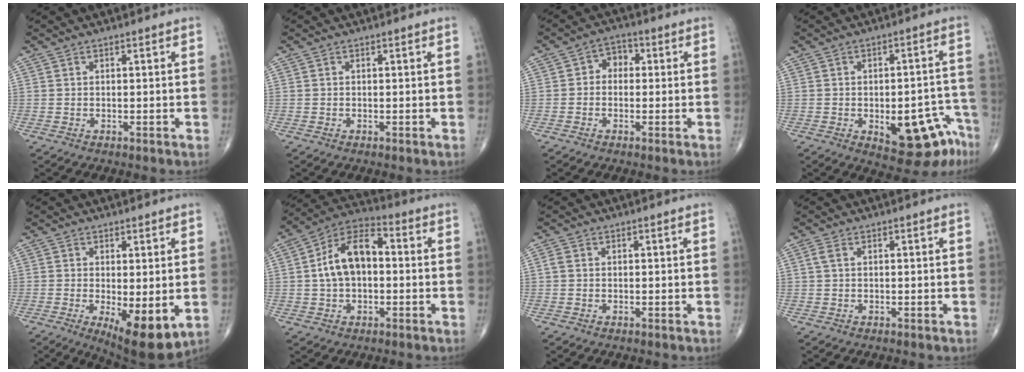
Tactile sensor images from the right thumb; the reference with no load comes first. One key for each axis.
{"total": 0.0}
{"total": 4.1, "fx": 0.0, "fy": 3.3, "fz": 2.5, "tx": -0.014, "ty": 0.018, "tz": -0.013}
{"total": 13.9, "fx": -6.5, "fy": 6.4, "fz": 10.5, "tx": -0.092, "ty": 0.046, "tz": -0.073}
{"total": 9.9, "fx": -2.3, "fy": 3.4, "fz": 9.0, "tx": -0.133, "ty": -0.025, "tz": -0.026}
{"total": 12.0, "fx": 0.5, "fy": 7.2, "fz": 9.6, "tx": -0.166, "ty": 0.035, "tz": -0.002}
{"total": 0.9, "fx": 0.0, "fy": 0.7, "fz": 0.6, "tx": -0.013, "ty": 0.001, "tz": -0.001}
{"total": 1.2, "fx": 0.3, "fy": 0.5, "fz": 1.0, "tx": -0.031, "ty": 0.008, "tz": 0.006}